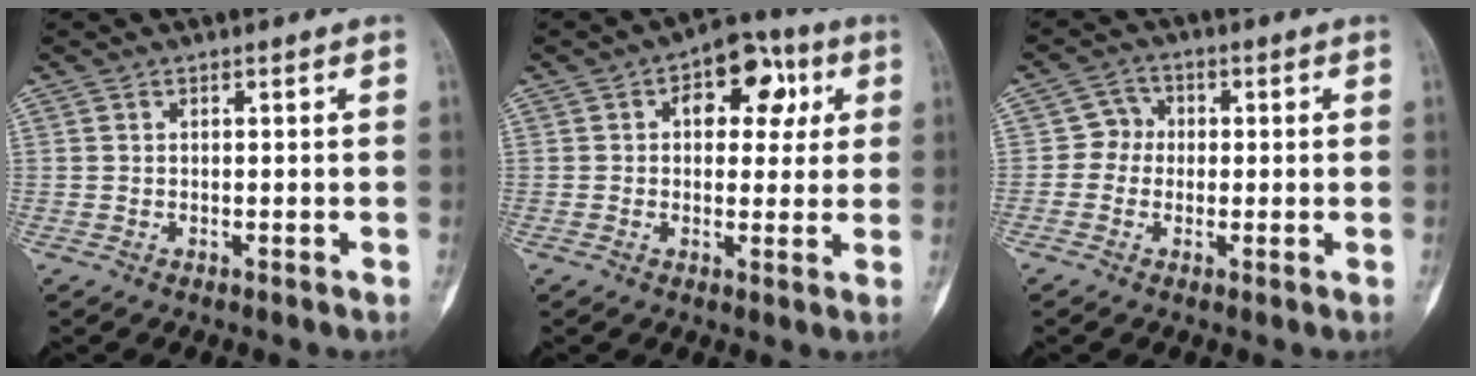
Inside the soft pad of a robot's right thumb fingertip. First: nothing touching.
{"total": 10.9, "force": [3.3, 6.8, 7.9], "torque": [-0.058, 0.018, 0.038]}
{"total": 3.8, "force": [-0.3, 3.6, 1.3], "torque": [0.009, 0.012, -0.017]}